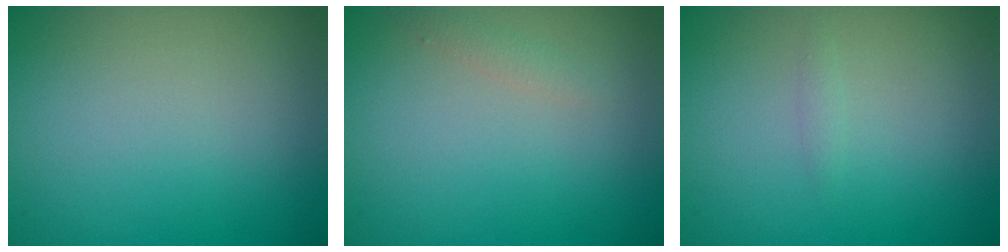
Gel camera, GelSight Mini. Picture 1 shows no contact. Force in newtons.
{"total": 0.8, "press": 0.8, "slide": 0.0}
{"total": 0.6, "press": 0.6, "slide": 0.0}